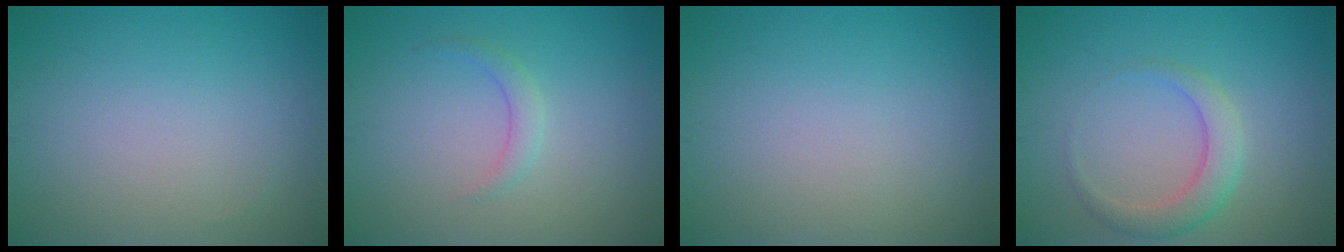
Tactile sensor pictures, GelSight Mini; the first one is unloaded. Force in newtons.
{"total": 1.4, "press": 1.4, "slide": 0.1}
{"total": 0.0}
{"total": 2.9, "press": 2.9, "slide": 0.1}